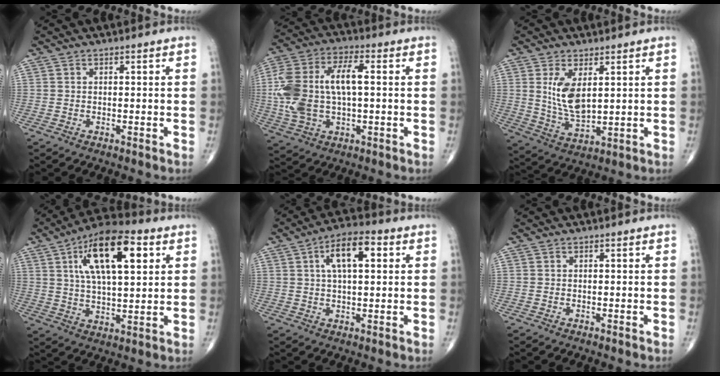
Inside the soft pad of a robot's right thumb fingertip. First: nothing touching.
{"total": 16.7, "force": [0.8, 8.5, 14.4], "torque": [-0.313, 0.022, 0.017]}
{"total": 8.4, "force": [2.3, 4.0, 7.0], "torque": [-0.127, -0.023, 0.057]}
{"total": 17.6, "force": [6.2, 7.3, 14.8], "torque": [-0.233, -0.003, 0.100]}
{"total": 9.9, "force": [2.9, 4.3, 8.5], "torque": [-0.132, 0.013, 0.040]}
{"total": 0.0}